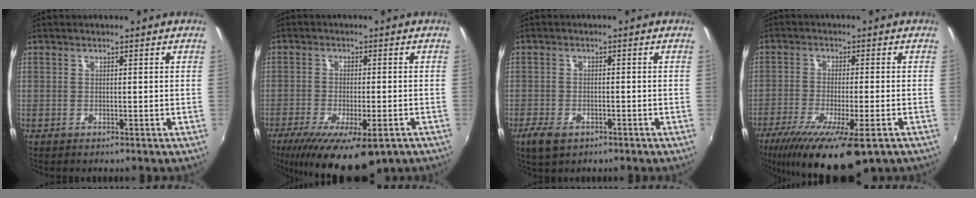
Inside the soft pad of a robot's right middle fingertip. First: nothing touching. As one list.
[{"total": 16.2, "force": [-10.3, 5.3, 11.4], "torque": [-0.217, -0.053, -0.155]}, {"total": 5.0, "force": [-3.0, 2.6, 2.9], "torque": [-0.073, -0.013, -0.054]}, {"total": 16.9, "force": [-10.9, 3.6, 12.4], "torque": [-0.238, -0.063, -0.175]}]